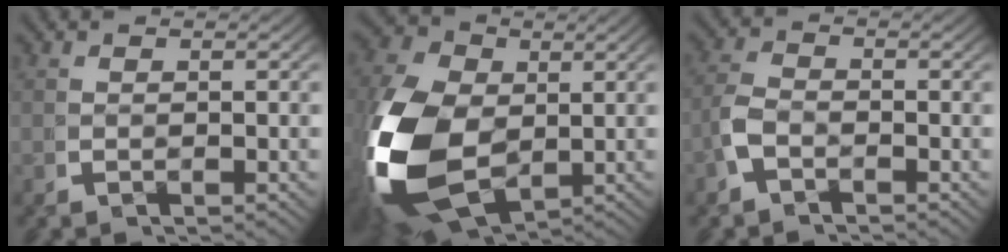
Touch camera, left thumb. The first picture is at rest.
{"total": 15.1, "force": [-1.6, 10.5, 10.8], "torque": [-0.267, -0.055, -0.001]}
{"total": 2.4, "force": [-1.2, 1.8, 1.1], "torque": [-0.034, -0.009, -0.025]}